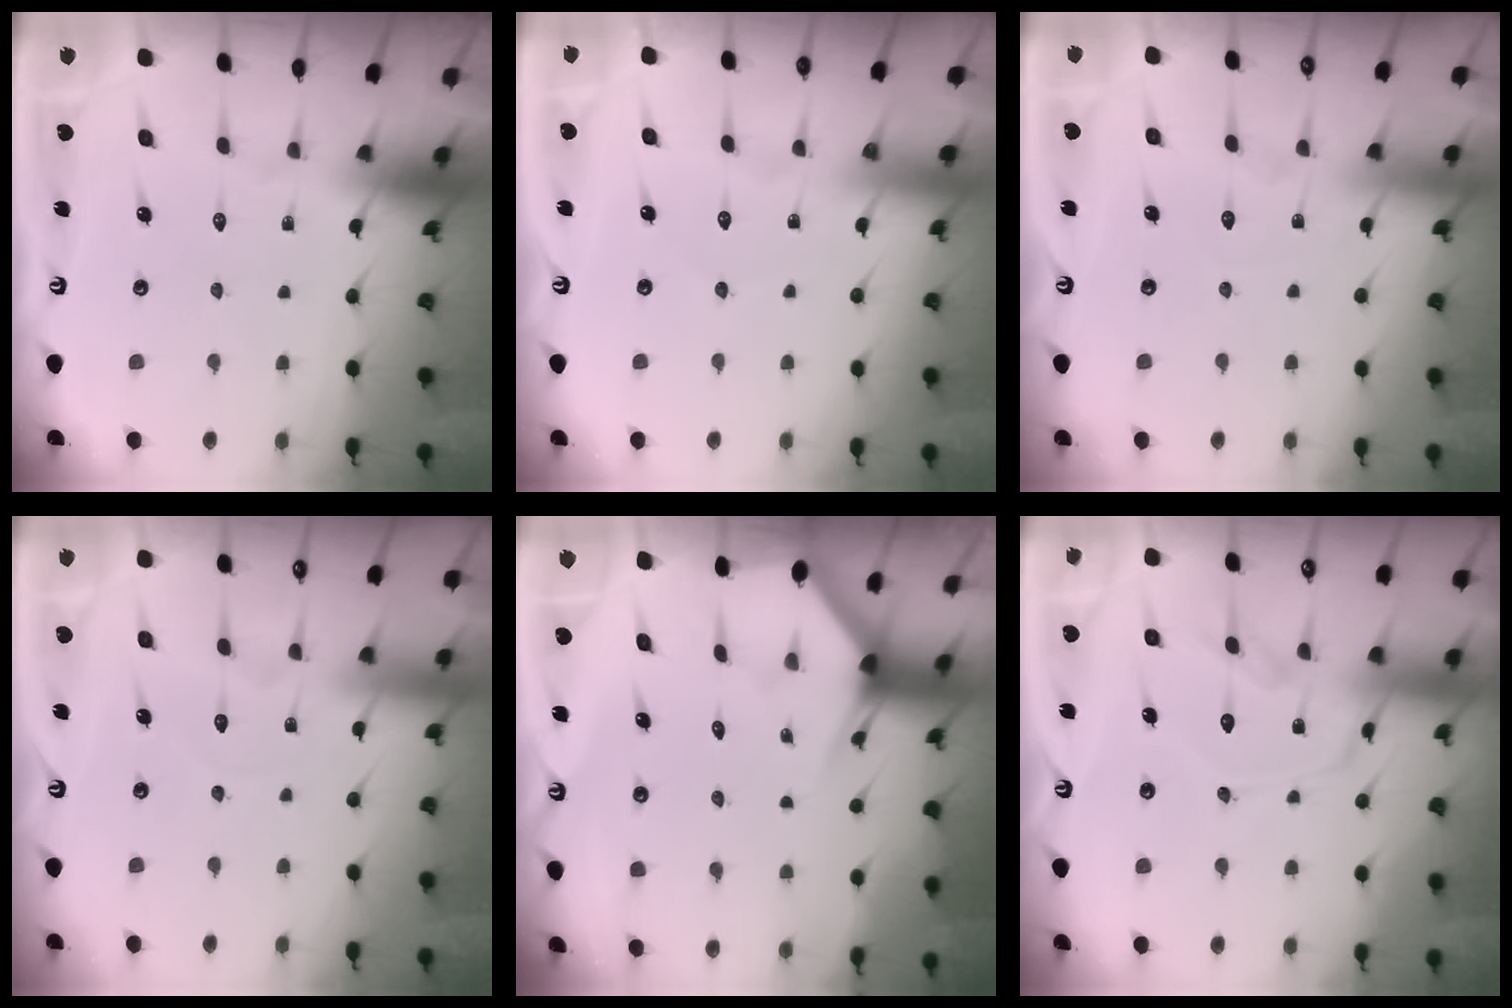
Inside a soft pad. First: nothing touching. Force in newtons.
{"total": 3.9, "press": 3.9, "slide": 0.5}
{"total": 5.1, "press": 5.0, "slide": 0.6}
{"total": 3.7, "press": 3.7, "slide": 0.3}
{"total": 3.0, "press": 3.0, "slide": 0.1}
{"total": 12.1, "press": 12.1, "slide": 0.8}